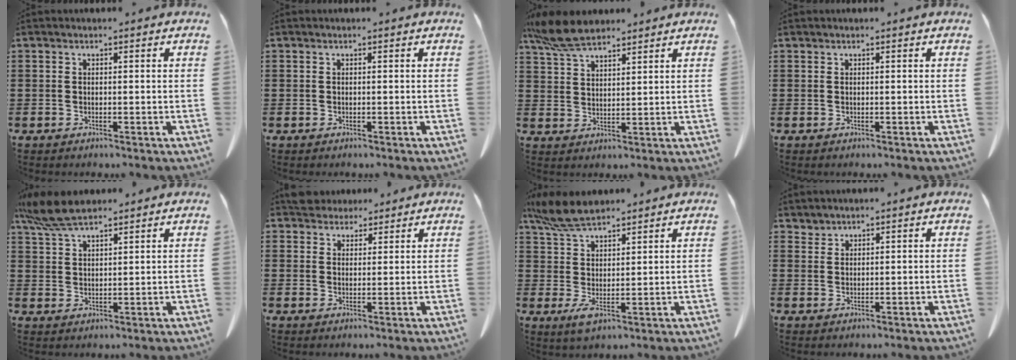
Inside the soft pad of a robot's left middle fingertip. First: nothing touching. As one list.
[{"total": 0.0}, {"total": 7.1, "force": [5.8, 2.1, 3.6], "torque": [-0.088, -0.006, 0.111]}, {"total": 0.0}, {"total": 6.8, "force": [5.5, 1.6, 3.7], "torque": [-0.086, -0.007, 0.105]}, {"total": 3.8, "force": [3.5, 1.4, 0.4], "torque": [-0.012, -0.006, 0.068]}, {"total": 8.1, "force": [4.1, 2.5, 6.6], "torque": [-0.149, -0.022, 0.081]}, {"total": 1.4, "force": [1.4, 0.2, -0.1], "torque": [-0.003, 0.001, 0.029]}]